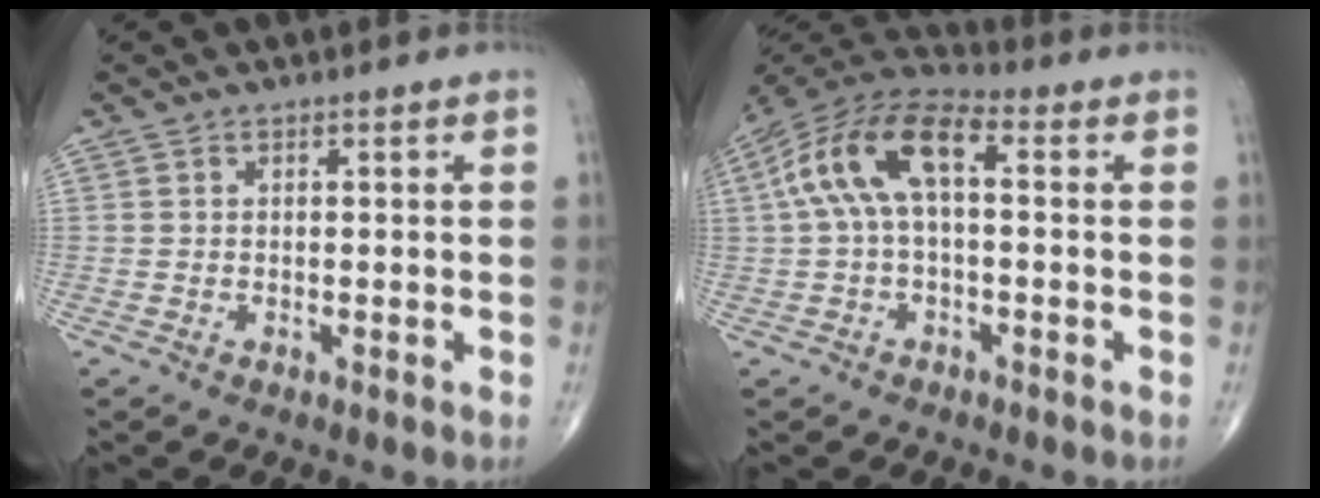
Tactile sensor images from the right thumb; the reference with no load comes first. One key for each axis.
{"total": 13.2, "fx": 1.8, "fy": 6.3, "fz": 11.5, "tx": -0.231, "ty": 0.046, "tz": 0.024}